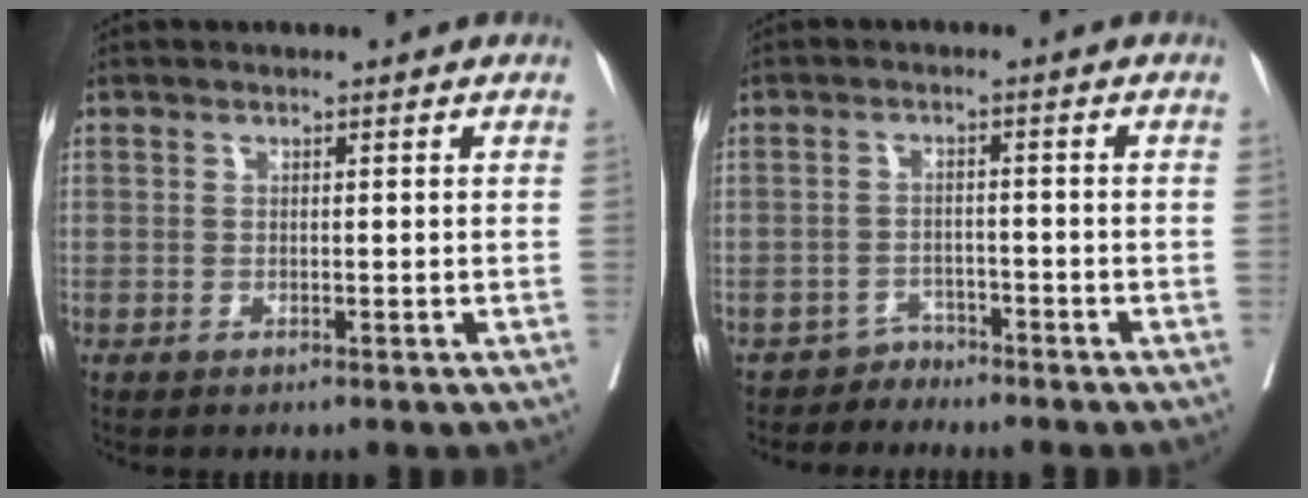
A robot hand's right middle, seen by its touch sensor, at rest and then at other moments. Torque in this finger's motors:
{"motor_torque": [-0.51, -0.61, -0.18, -0.06]}